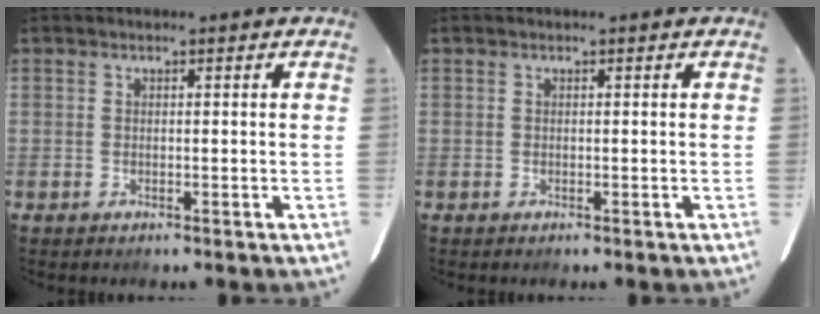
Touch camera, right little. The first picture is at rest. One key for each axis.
{"total": 0.0}